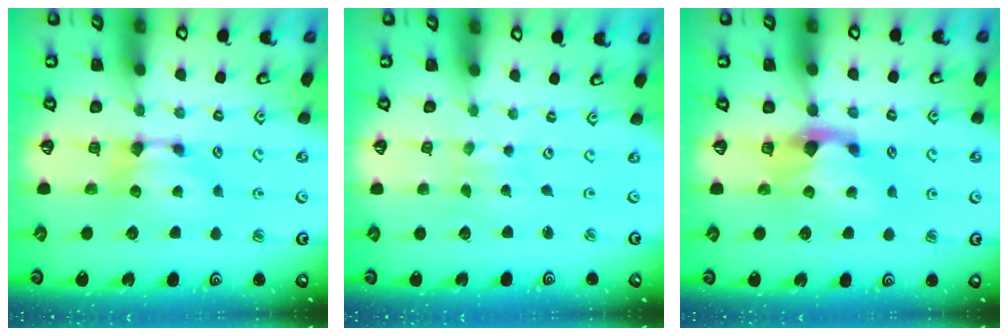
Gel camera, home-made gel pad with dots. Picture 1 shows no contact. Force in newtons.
{"total": 5.7, "press": 5.7, "slide": 0.3}
{"total": 2.0, "press": 1.6, "slide": 1.2}